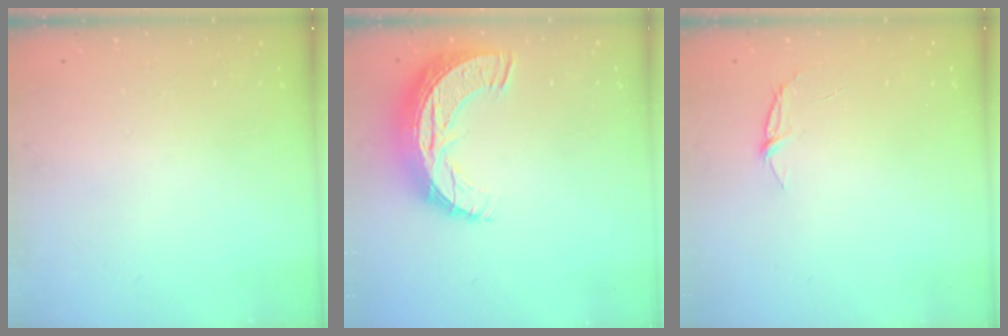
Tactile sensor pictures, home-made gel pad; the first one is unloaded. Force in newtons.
{"total": 11.6, "press": 11.6, "slide": 0.7}
{"total": 3.9, "press": 3.9, "slide": 0.4}